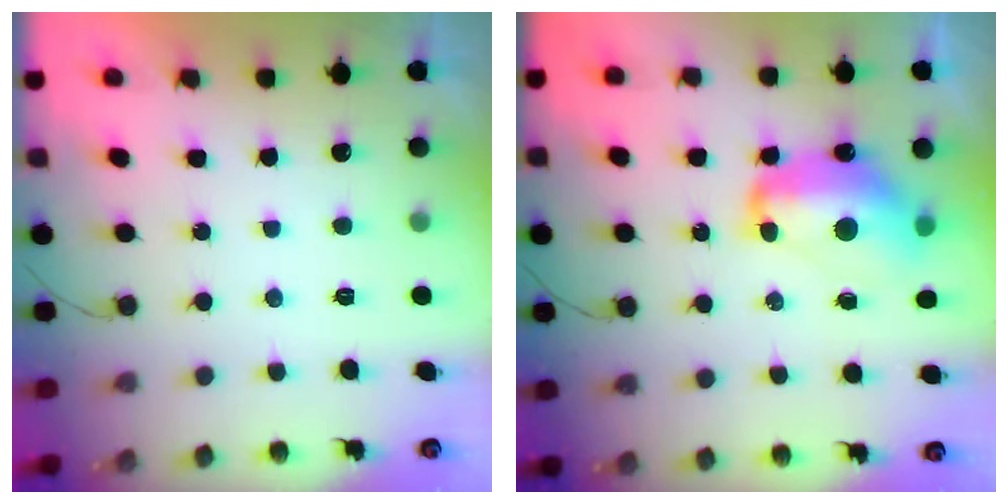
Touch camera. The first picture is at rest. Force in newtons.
{"total": 14.0, "press": 13.9, "slide": 1.7}